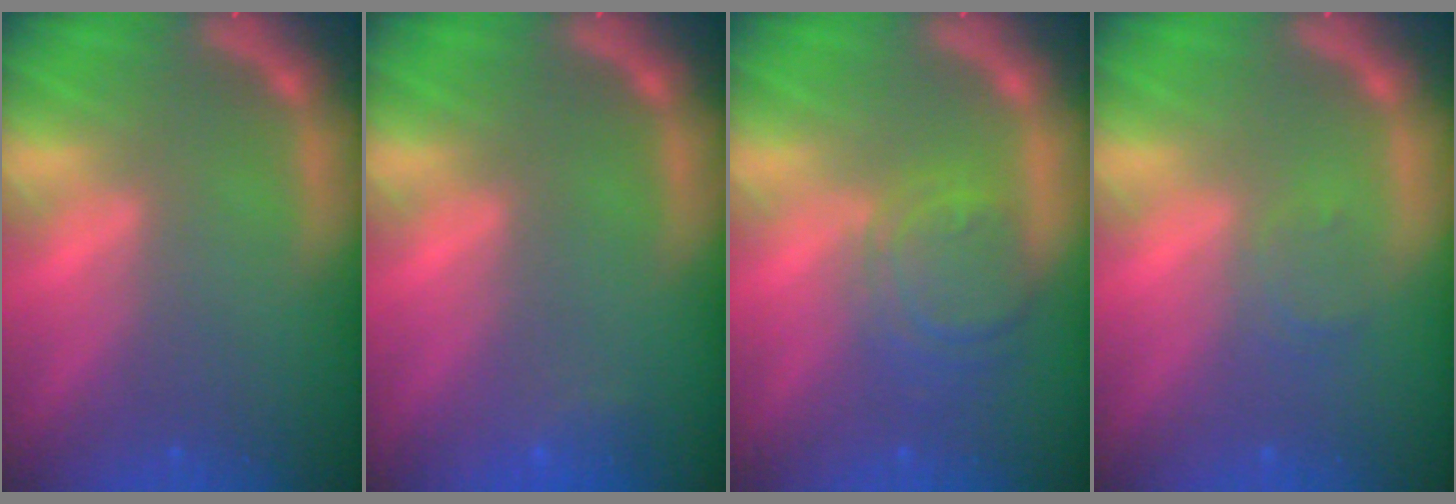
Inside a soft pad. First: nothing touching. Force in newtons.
{"total": 1.4}
{"total": 5.0}
{"total": 1.5}